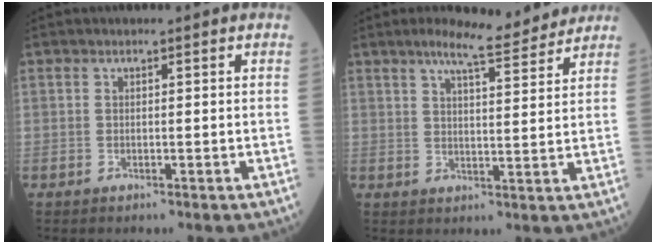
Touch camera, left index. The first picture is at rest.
{"total": 7.9, "force": [7.0, 0.7, 3.6], "torque": [-0.062, 0.008, 0.097]}